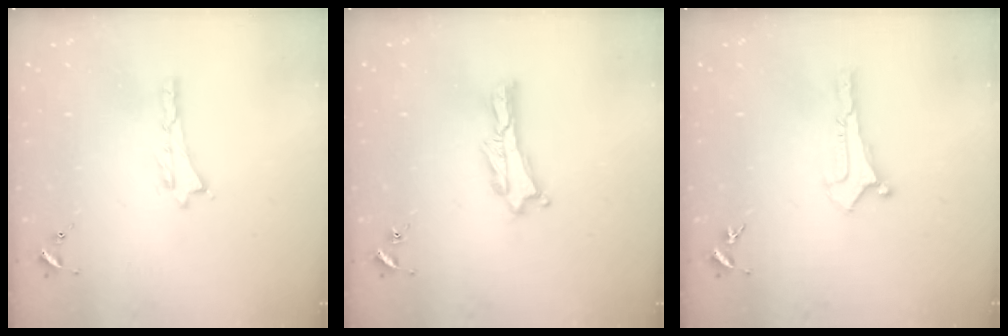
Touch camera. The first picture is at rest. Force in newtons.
{"total": 0.7, "press": 0.7, "slide": 0.2}
{"total": 0.0}